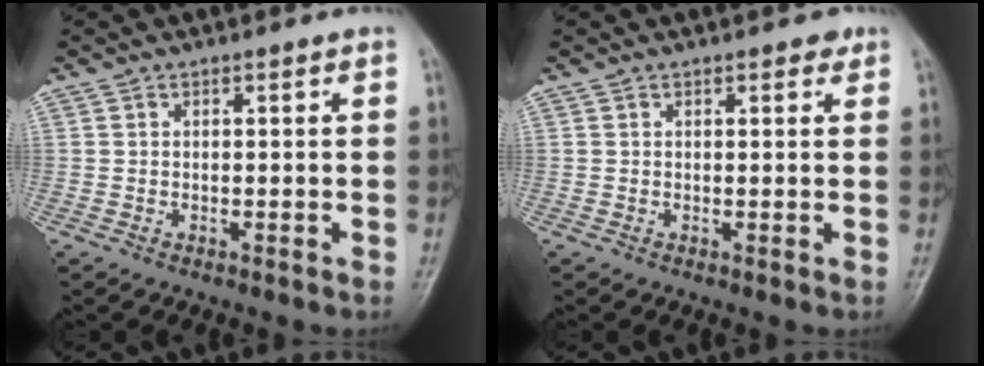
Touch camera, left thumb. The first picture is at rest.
{"total": 1.5, "force": [0.9, 0.8, 0.8], "torque": [0.000, -0.002, 0.008]}